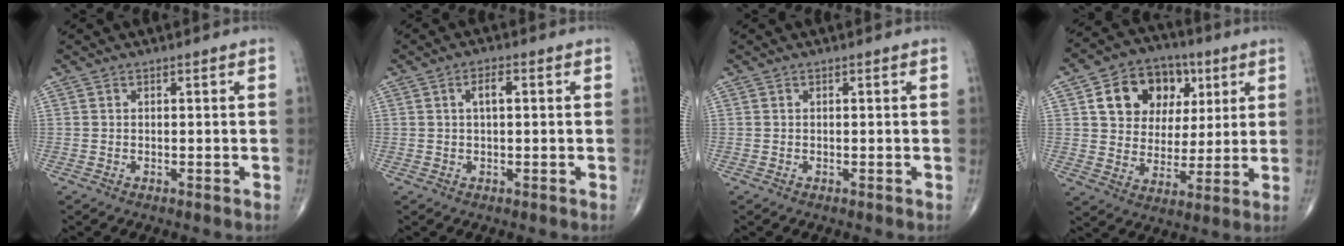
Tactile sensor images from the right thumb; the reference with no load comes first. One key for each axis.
{"total": 3.0, "fx": 0.7, "fy": 1.2, "fz": 2.7, "tx": -0.046, "ty": 0.006, "tz": 0.011}
{"total": 0.0}
{"total": 15.3, "fx": 5.4, "fy": 11.8, "fz": 8.1, "tx": -0.089, "ty": -0.002, "tz": 0.090}